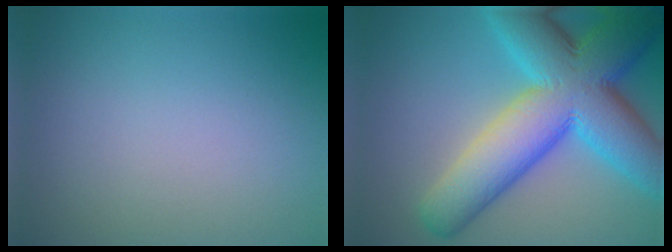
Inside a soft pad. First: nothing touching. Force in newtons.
{"total": 13.9, "press": 13.9, "slide": 0.3}